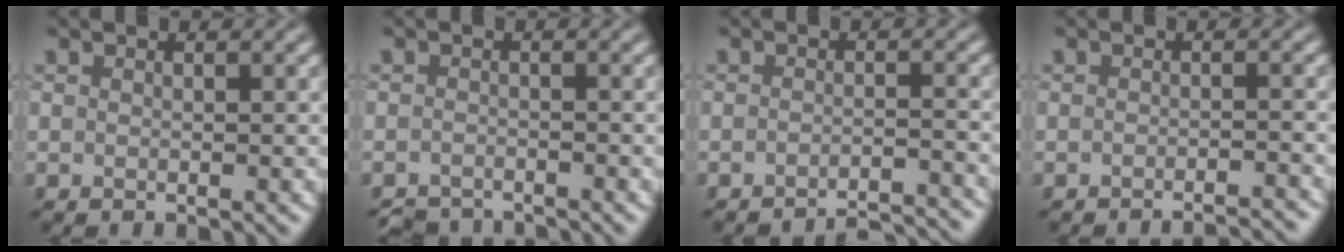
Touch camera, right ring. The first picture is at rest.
{"total": 2.9, "force": [-2.8, 0.6, 0.4], "torque": [-0.005, -0.004, -0.055]}
{"total": 5.2, "force": [-5.0, 0.3, 1.5], "torque": [-0.021, 0.008, -0.066]}
{"total": 3.1, "force": [-2.9, -0.1, 0.8], "torque": [-0.012, 0.017, -0.036]}